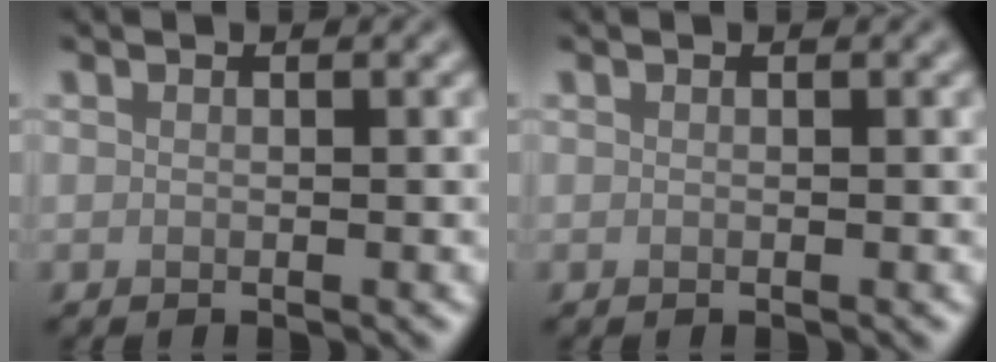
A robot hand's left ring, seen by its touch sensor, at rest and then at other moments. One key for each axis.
{"total": 0.0}